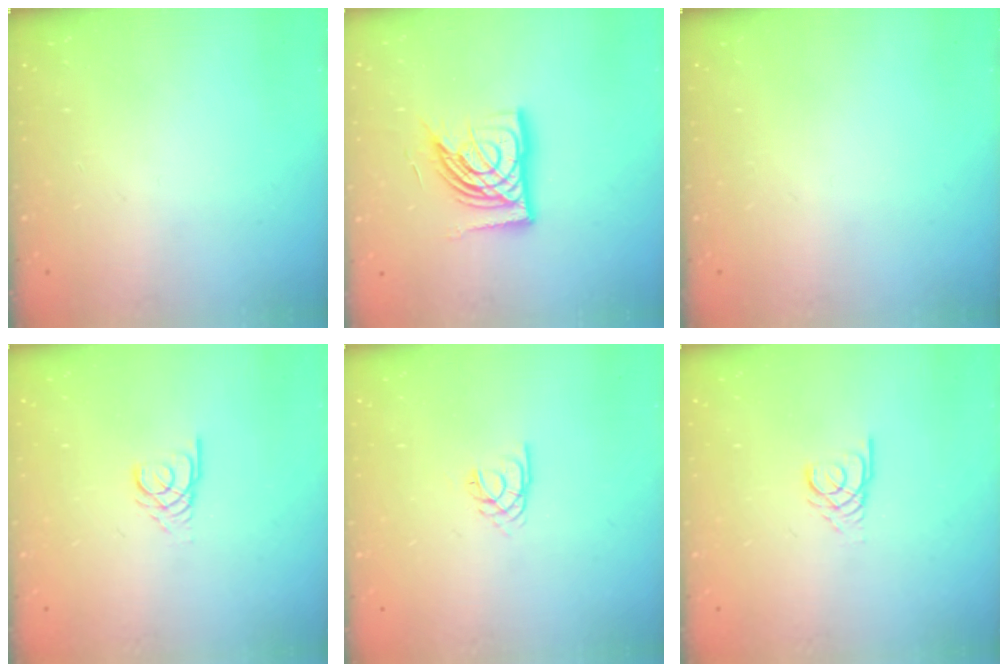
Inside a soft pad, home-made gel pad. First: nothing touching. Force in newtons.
{"total": 15.7, "press": 15.5, "slide": 2.2}
{"total": 0.0}
{"total": 2.7, "press": 2.7, "slide": 0.3}
{"total": 2.2, "press": 2.2, "slide": 0.3}
{"total": 2.7, "press": 2.7, "slide": 0.3}